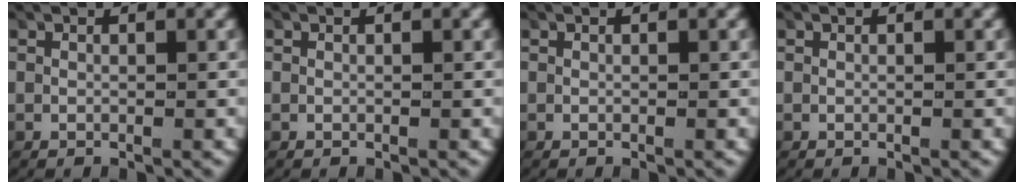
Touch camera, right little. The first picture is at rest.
{"total": 0.0}
{"total": 0.0}
{"total": 0.0}